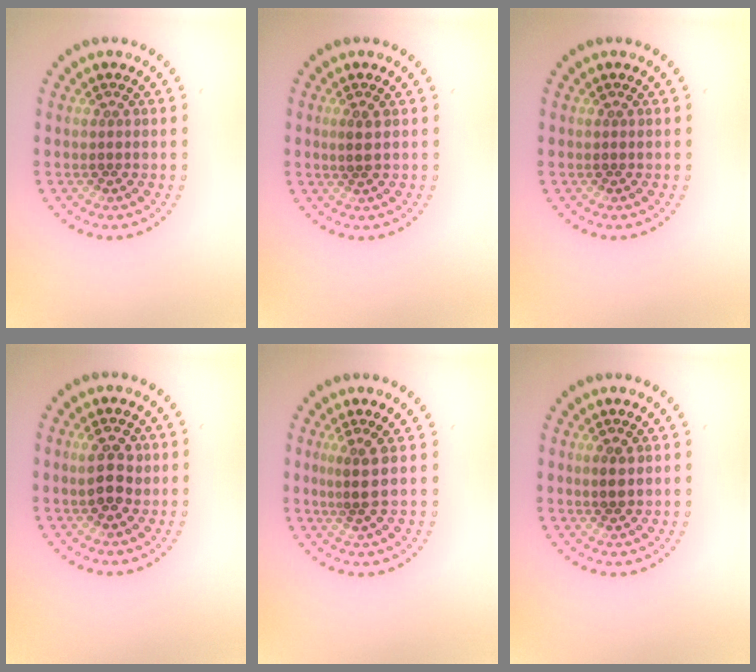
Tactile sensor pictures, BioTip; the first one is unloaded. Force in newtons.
{"total": 1.1, "press": 1.0, "slide": 0.5}
{"total": 0.0}
{"total": 2.6, "press": 2.6, "slide": 0.3}
{"total": 2.0, "press": 1.3, "slide": 1.5}
{"total": 1.2, "press": 1.1, "slide": 0.4}